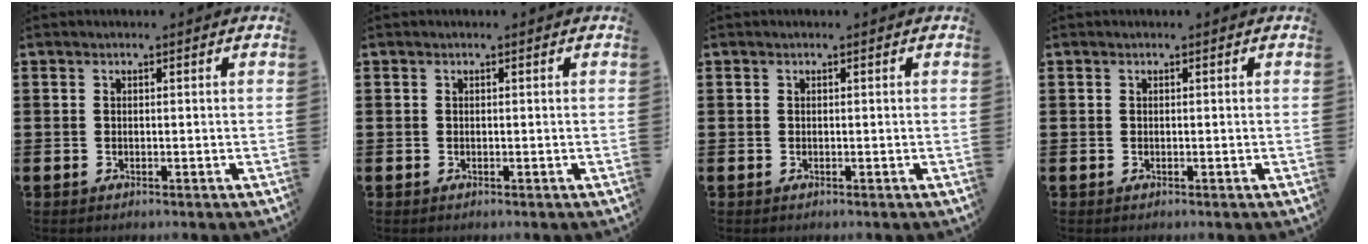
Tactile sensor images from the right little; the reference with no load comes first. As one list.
[{"total": 0.0}, {"total": 0.0}, {"total": 0.0}]